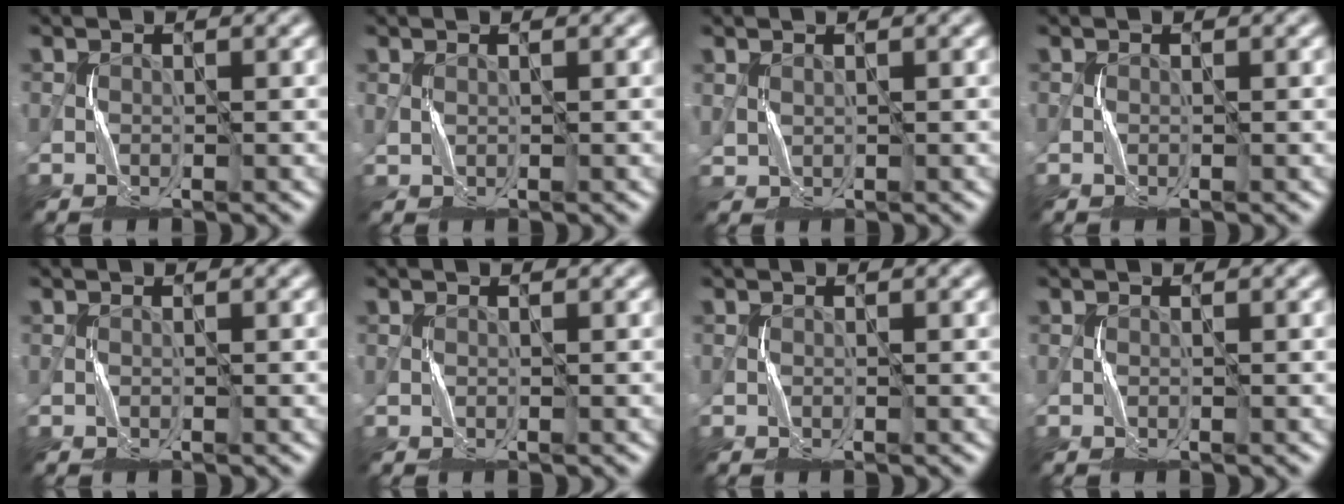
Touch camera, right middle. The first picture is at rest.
{"total": 0.0}
{"total": 0.6, "force": [0.5, 0.2, 0.2], "torque": [-0.010, -0.005, 0.016]}
{"total": 0.0}
{"total": 0.0}
{"total": 0.0}
{"total": 0.0}
{"total": 0.0}